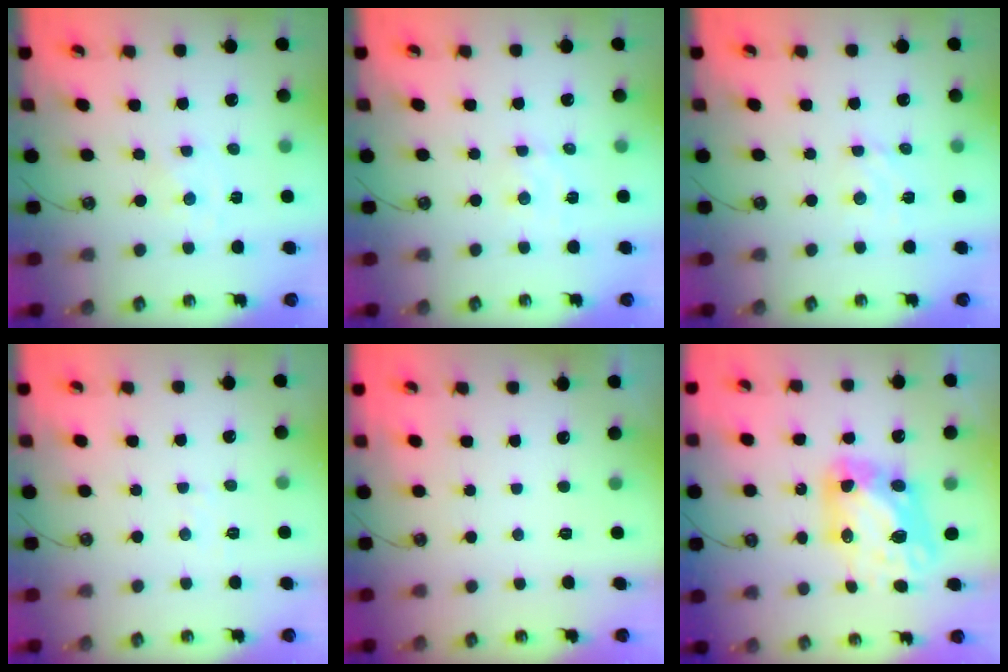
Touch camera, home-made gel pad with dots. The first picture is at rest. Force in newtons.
{"total": 2.6, "press": 2.6, "slide": 0.6}
{"total": 2.8, "press": 2.8, "slide": 0.4}
{"total": 4.3, "press": 4.3, "slide": 0.5}
{"total": 0.0}
{"total": 10.2, "press": 10.1, "slide": 1.2}